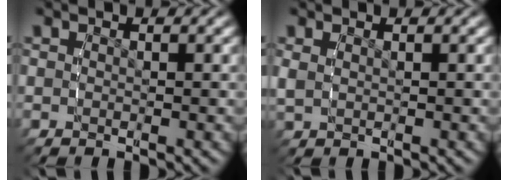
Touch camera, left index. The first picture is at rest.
{"total": 0.9, "force": [0.6, 0.5, 0.4], "torque": [-0.022, -0.001, 0.018]}